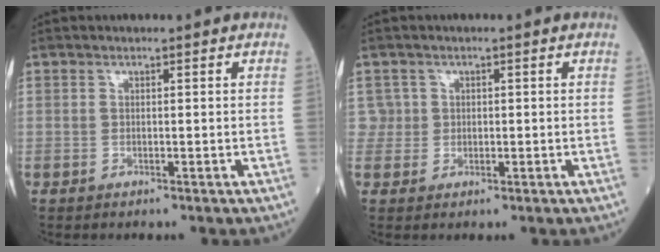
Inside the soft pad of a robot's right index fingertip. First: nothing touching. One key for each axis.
{"total": 2.2, "fx": 0.5, "fy": 2.1, "fz": -0.4, "tx": 0.023, "ty": 0.008, "tz": 0.004}